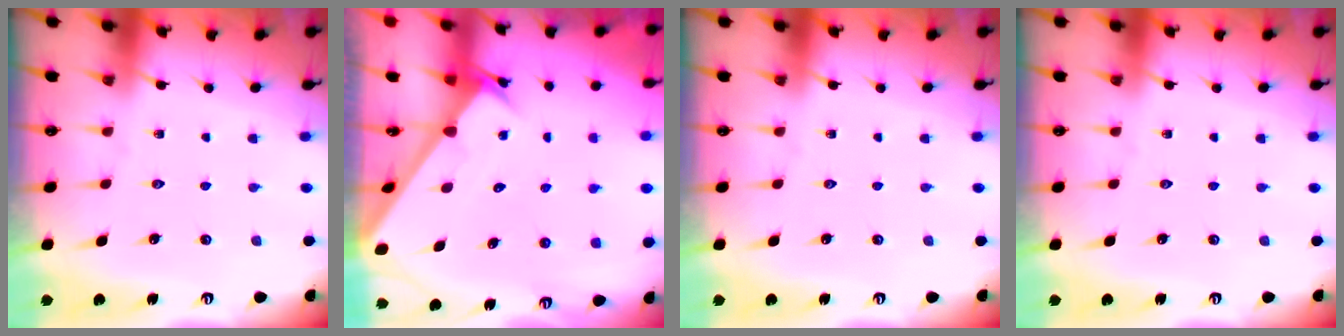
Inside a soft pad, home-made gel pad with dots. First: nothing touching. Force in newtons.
{"total": 2.6, "press": 2.6, "slide": 0.2}
{"total": 0.0}
{"total": 0.0}